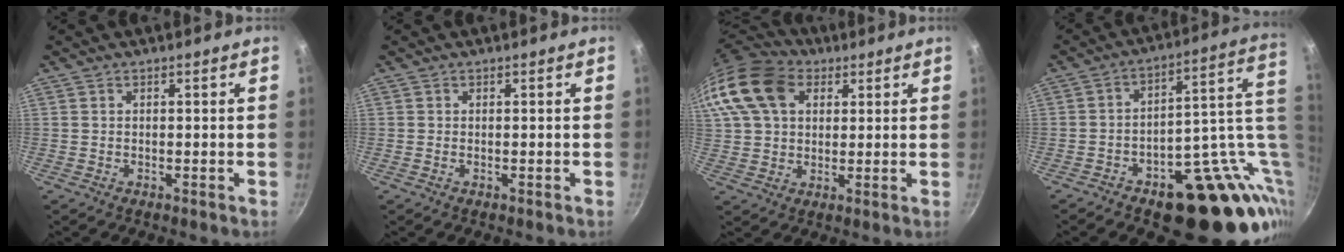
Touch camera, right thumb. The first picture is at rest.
{"total": 0.0}
{"total": 18.0, "force": [6.5, 13.1, 10.6], "torque": [-0.217, 0.022, 0.108]}
{"total": 23.0, "force": [-3.5, 13.8, 18.0], "torque": [-0.153, 0.035, -0.029]}